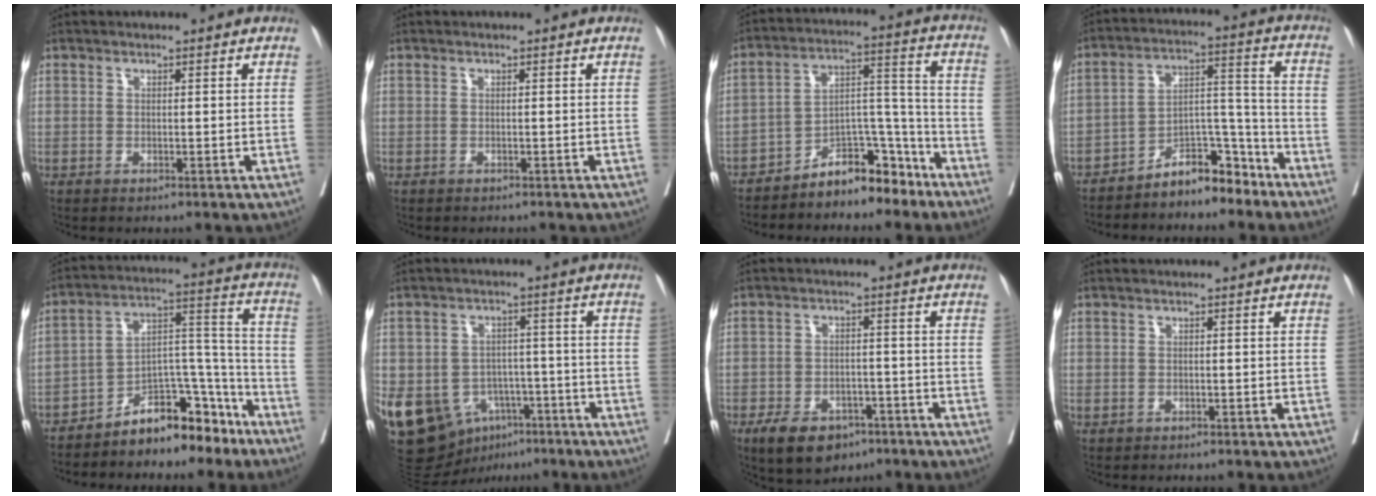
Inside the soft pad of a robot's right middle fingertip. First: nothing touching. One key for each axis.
{"total": 1.1, "fx": -0.9, "fy": 0.6, "fz": 0.1, "tx": -0.009, "ty": 0.003, "tz": -0.015}
{"total": 10.3, "fx": -8.5, "fy": 3.9, "fz": 4.4, "tx": -0.065, "ty": 0.047, "tz": -0.145}
{"total": 9.3, "fx": -7.8, "fy": 3.3, "fz": 3.9, "tx": -0.060, "ty": 0.041, "tz": -0.134}
{"total": 12.0, "fx": -9.6, "fy": 4.7, "fz": 5.5, "tx": -0.079, "ty": 0.051, "tz": -0.159}
{"total": 15.3, "fx": -7.2, "fy": 11.2, "fz": 7.5, "tx": -0.148, "ty": 0.012, "tz": -0.103}
{"total": 8.8, "fx": -5.6, "fy": 5.1, "fz": 4.6, "tx": -0.076, "ty": 0.004, "tz": -0.083}
{"total": 0.5, "fx": -0.2, "fy": 0.5, "fz": 0.2, "tx": -0.006, "ty": 0.000, "tz": 0.000}